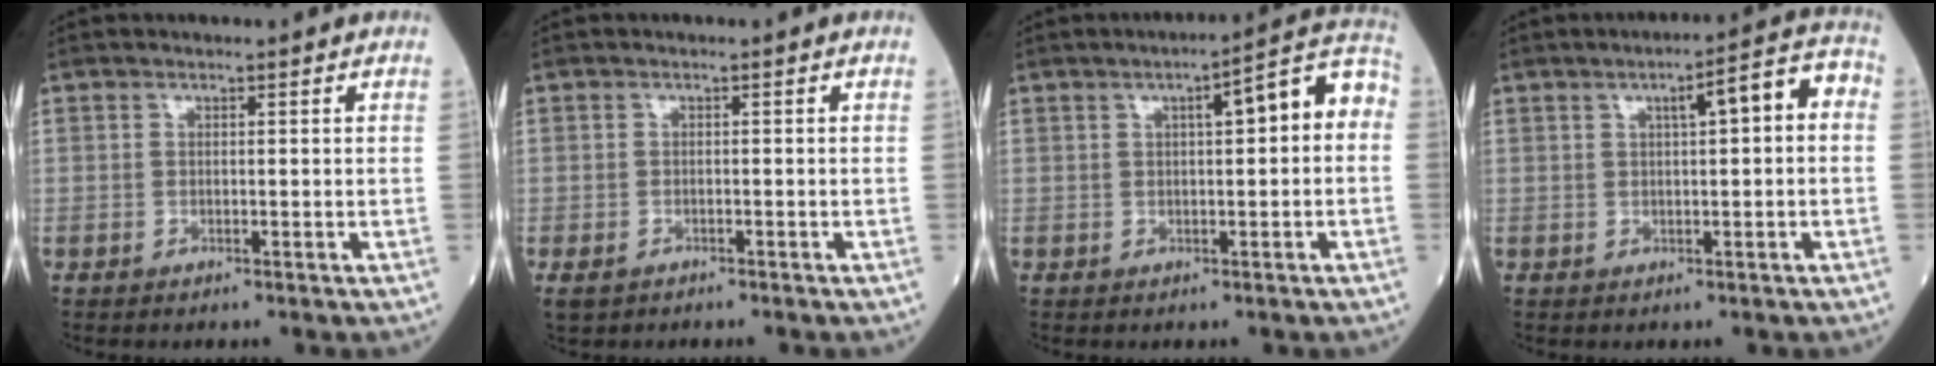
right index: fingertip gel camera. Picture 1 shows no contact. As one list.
[{"total": 1.8, "force": [-1.3, 1.0, 0.8], "torque": [-0.018, -0.003, -0.017]}, {"total": 8.1, "force": [1.2, 1.7, 7.8], "torque": [-0.101, 0.037, 0.009]}, {"total": 6.4, "force": [1.1, 1.2, 6.2], "torque": [-0.086, 0.030, 0.010]}]